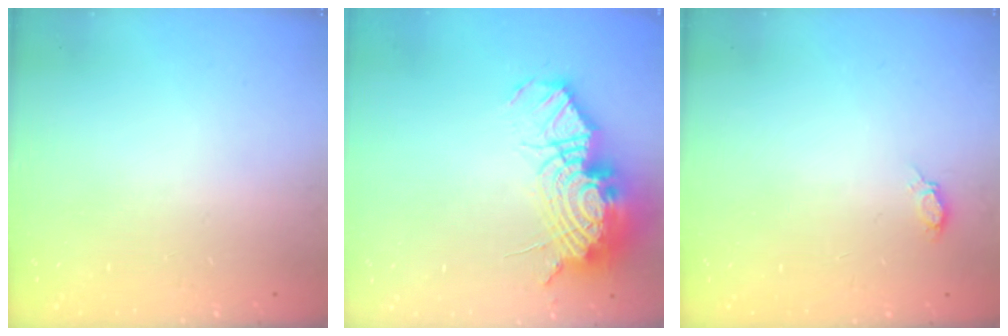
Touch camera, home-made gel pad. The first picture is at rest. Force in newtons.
{"total": 20.7, "press": 20.6, "slide": 2.1}
{"total": 9.3, "press": 4.9, "slide": 8.0}